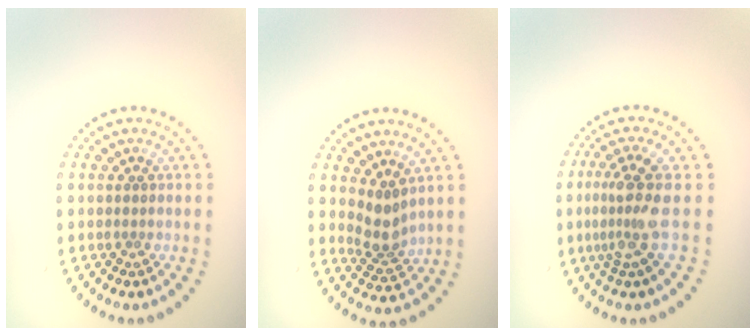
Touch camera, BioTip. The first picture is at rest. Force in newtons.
{"total": 2.6, "press": 2.0, "slide": 1.6}
{"total": 3.4, "press": 2.6, "slide": 2.2}